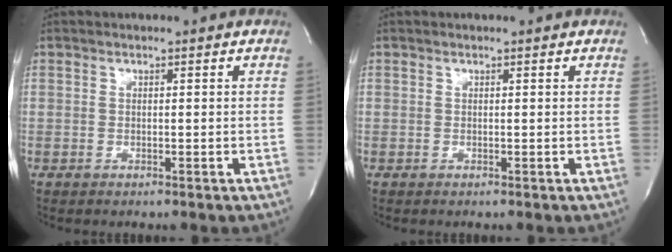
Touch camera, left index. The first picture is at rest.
{"total": 0.0}